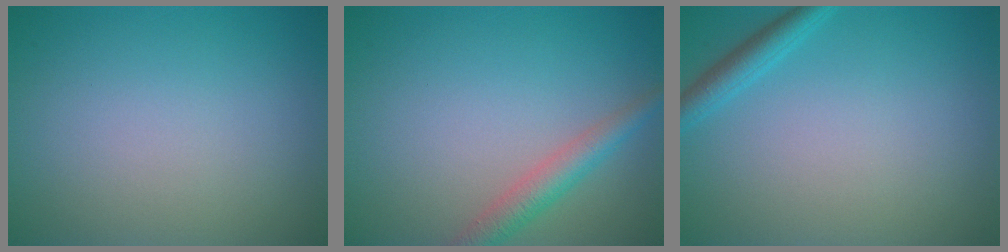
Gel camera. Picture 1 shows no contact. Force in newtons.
{"total": 2.8, "press": 2.8, "slide": 0.1}
{"total": 2.0, "press": 2.0, "slide": 0.2}